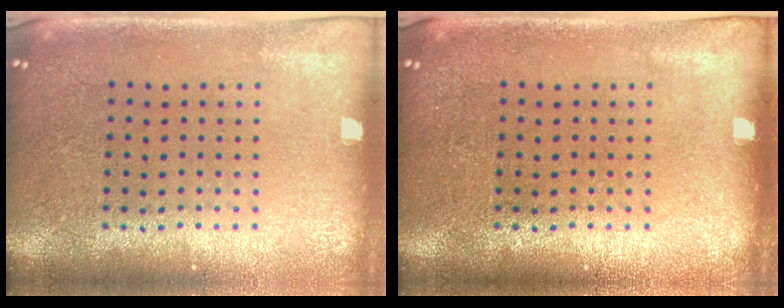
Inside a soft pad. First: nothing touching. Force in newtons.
{"total": 0.0}